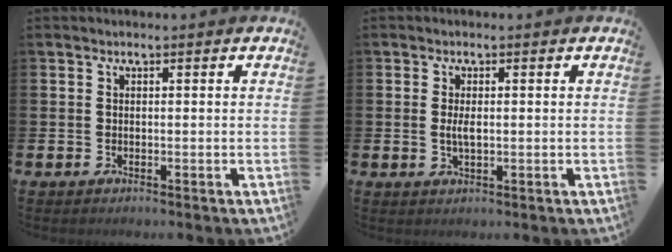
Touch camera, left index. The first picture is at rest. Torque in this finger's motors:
{"motor_torque": [0.44, 0.19, 0.07, 0.08]}